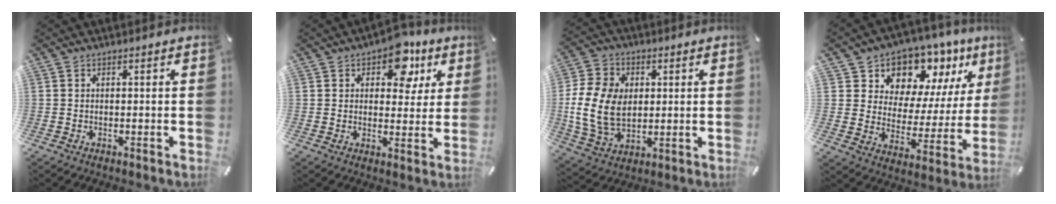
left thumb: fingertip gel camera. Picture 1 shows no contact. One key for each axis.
{"total": 12.5, "fx": 6.7, "fy": 7.5, "fz": 7.5, "tx": -0.087, "ty": -0.027, "tz": 0.112}
{"total": 14.4, "fx": 0.4, "fy": 11.2, "fz": 9.1, "tx": -0.199, "ty": 0.013, "tz": 0.008}
{"total": 11.2, "fx": 8.9, "fy": 6.8, "fz": 0.6, "tx": -0.012, "ty": -0.103, "tz": 0.161}